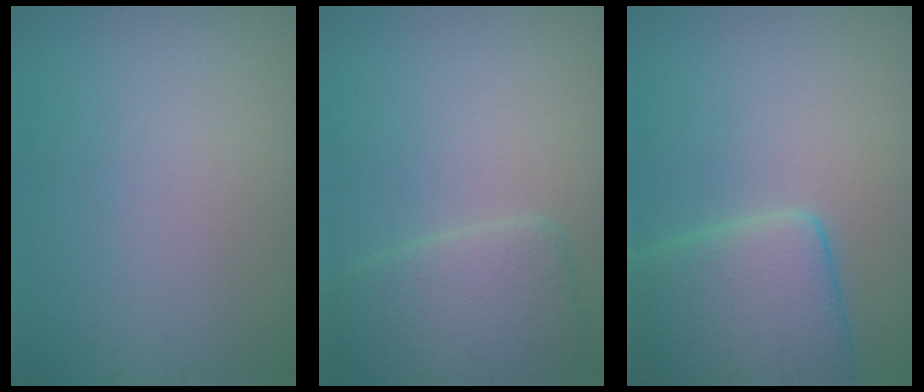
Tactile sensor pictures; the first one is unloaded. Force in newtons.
{"total": 4.5, "press": 4.4, "slide": 0.6}
{"total": 7.7, "press": 7.7, "slide": 0.9}